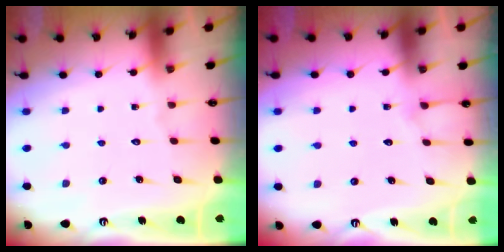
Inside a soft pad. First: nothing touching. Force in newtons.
{"total": 3.9, "press": 3.9, "slide": 0.5}